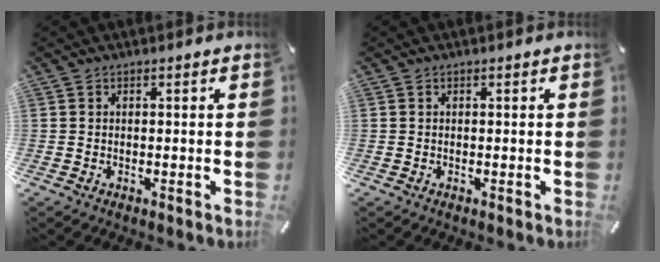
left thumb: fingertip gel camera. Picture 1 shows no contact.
{"total": 0.0}